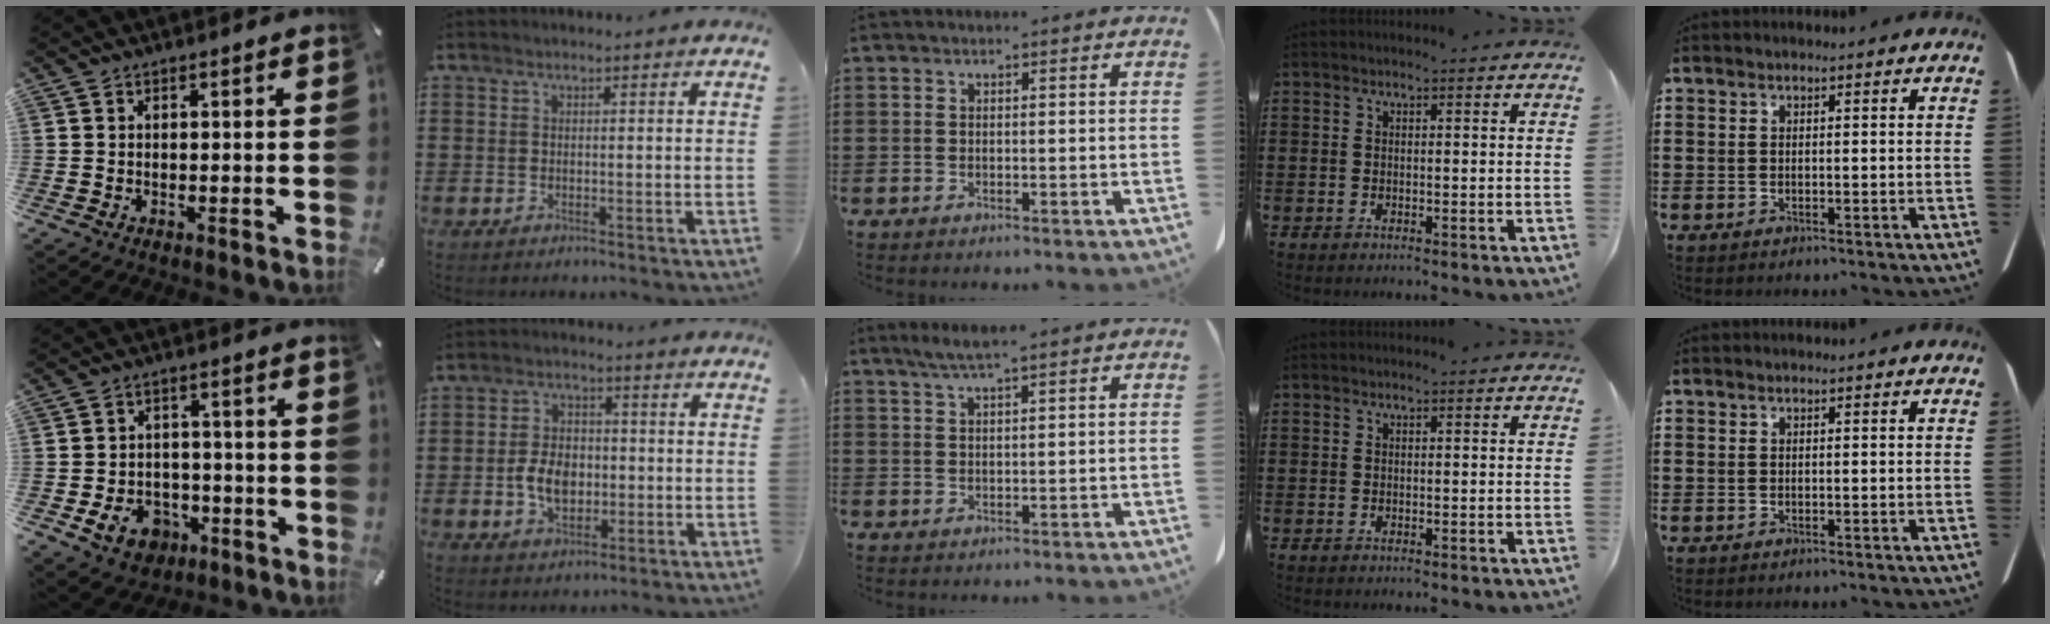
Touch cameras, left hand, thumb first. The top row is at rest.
{"thumb": {"total": 9.3, "force": [-4.1, 7.2, 4.3], "torque": [-0.091, 0.026, -0.073]}, "index": {"total": 6.4, "force": [-0.9, 4.2, 4.7], "torque": [-0.095, 0.002, -0.022]}, "middle": {"total": 2.6, "force": [1.9, -0.2, 1.8], "torque": [-0.037, 0.001, 0.034]}}